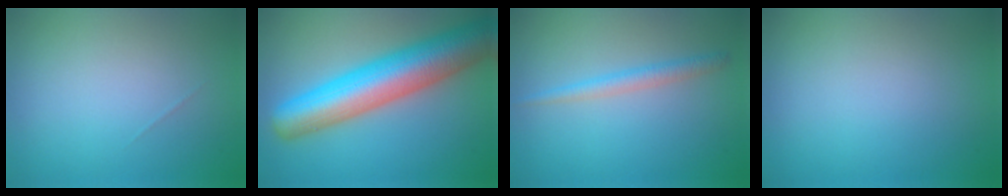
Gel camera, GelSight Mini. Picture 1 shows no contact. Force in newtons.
{"total": 10.2, "press": 10.2, "slide": 0.2}
{"total": 1.8, "press": 1.8, "slide": 0.0}
{"total": 0.0}